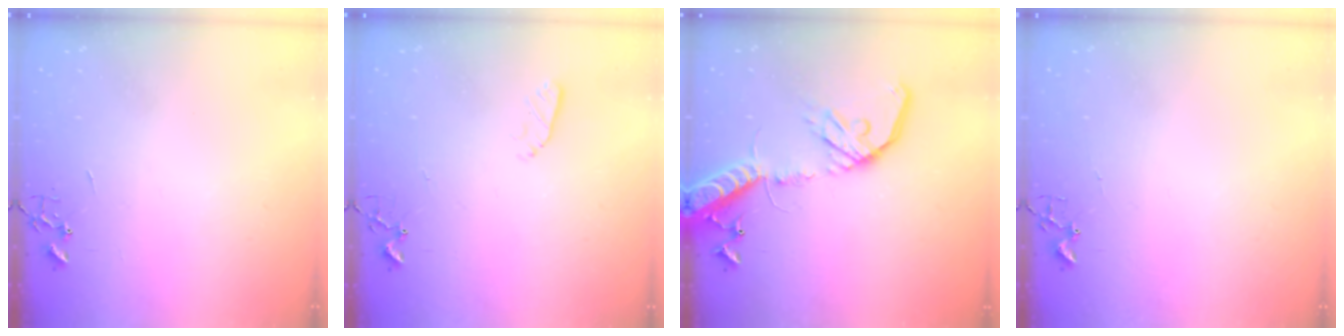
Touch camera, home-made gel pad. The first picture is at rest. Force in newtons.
{"total": 3.5, "press": 3.4, "slide": 0.5}
{"total": 17.9, "press": 17.6, "slide": 3.7}
{"total": 1.7, "press": 1.6, "slide": 0.2}